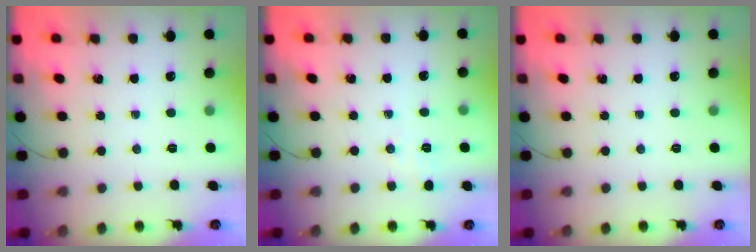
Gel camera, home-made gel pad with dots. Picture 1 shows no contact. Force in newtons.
{"total": 1.7, "press": 1.0, "slide": 1.3}
{"total": 0.0}